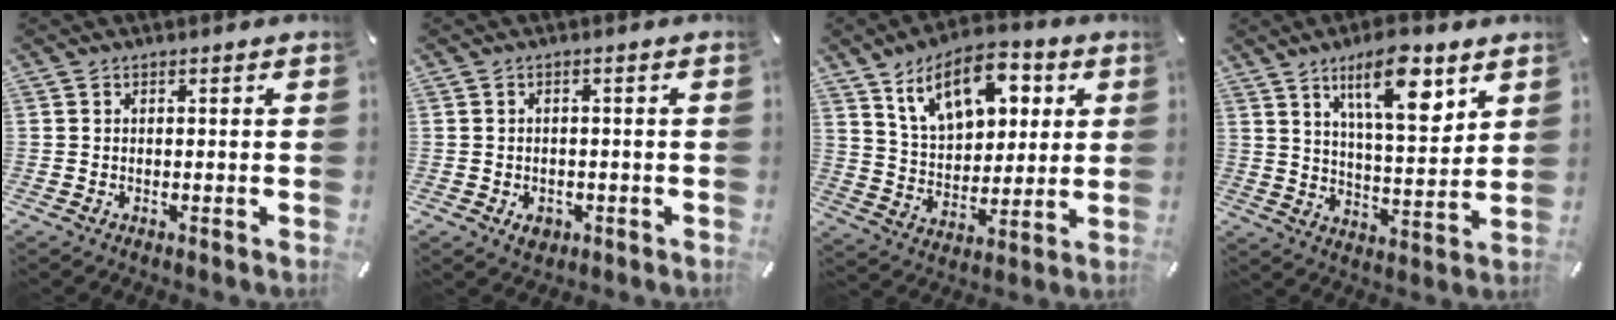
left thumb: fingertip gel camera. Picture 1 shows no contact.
{"total": 3.3, "force": [-1.4, 2.5, 1.6], "torque": [-0.033, 0.006, -0.026]}
{"total": 15.5, "force": [8.3, 9.4, 9.2], "torque": [-0.158, -0.019, 0.150]}
{"total": 14.6, "force": [8.5, 5.1, 10.7], "torque": [-0.169, -0.038, 0.141]}